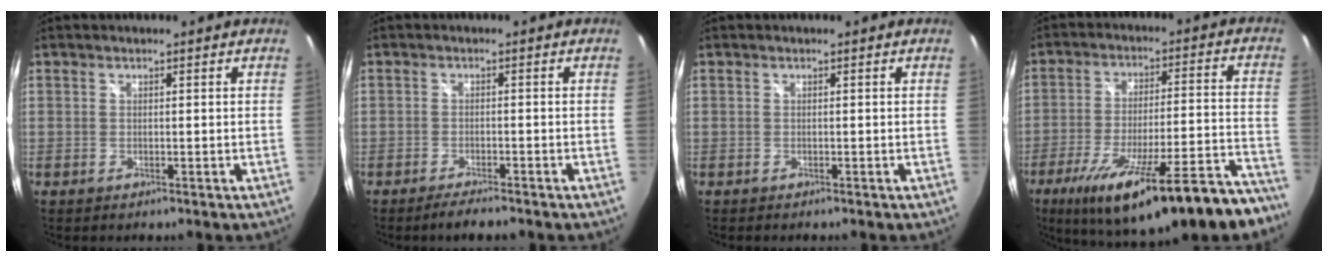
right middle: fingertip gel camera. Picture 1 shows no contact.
{"total": 3.5, "force": [-3.0, 0.4, 1.8], "torque": [-0.043, -0.007, -0.053]}
{"total": 0.0}
{"total": 27.1, "force": [-20.8, 4.8, 16.7], "torque": [-0.257, -0.048, -0.293]}